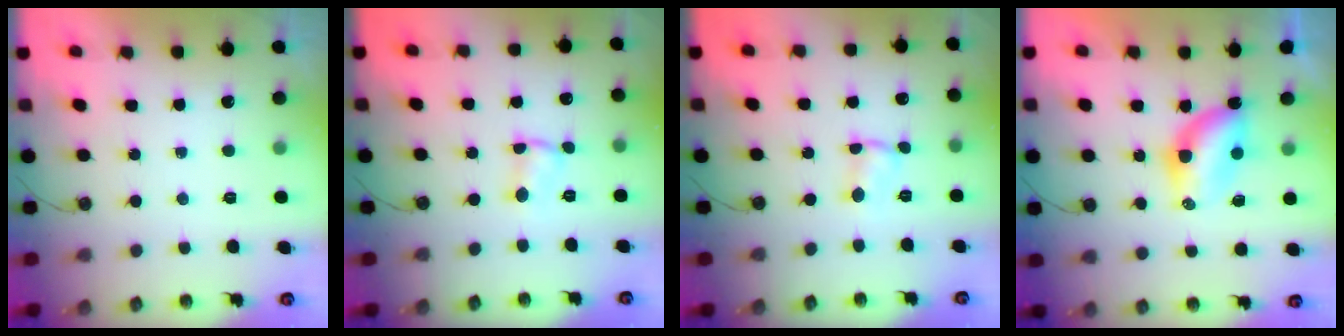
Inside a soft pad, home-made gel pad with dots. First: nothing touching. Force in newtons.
{"total": 1.6, "press": 1.6, "slide": 0.3}
{"total": 1.9, "press": 1.9, "slide": 0.3}
{"total": 7.7, "press": 7.2, "slide": 2.7}